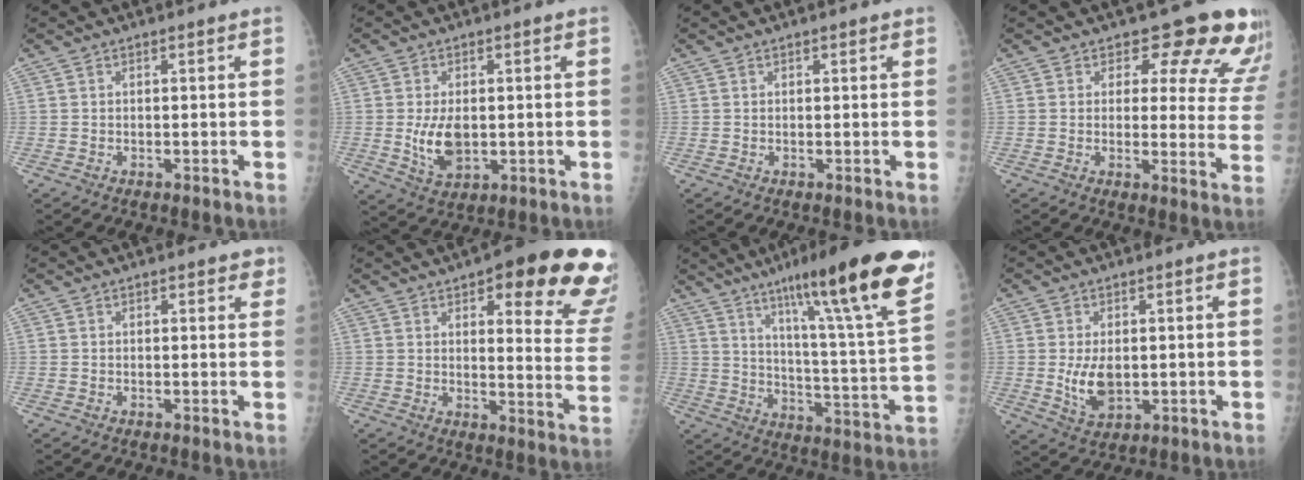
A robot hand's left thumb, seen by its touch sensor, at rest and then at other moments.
{"total": 7.1, "force": [-0.3, 4.2, 5.7], "torque": [-0.097, -0.012, 0.004]}
{"total": 0.8, "force": [0.5, 0.4, 0.5], "torque": [-0.001, 0.000, 0.003]}
{"total": 14.1, "force": [11.4, 6.2, 5.7], "torque": [-0.006, -0.074, 0.104]}
{"total": 2.2, "force": [1.3, 1.1, 1.3], "torque": [0.006, -0.003, 0.013]}
{"total": 23.1, "force": [13.2, 6.6, 17.7], "torque": [-0.181, -0.054, 0.158]}
{"total": 27.7, "force": [16.7, 3.1, 21.8], "torque": [-0.312, -0.053, 0.249]}
{"total": 6.2, "force": [-0.1, 3.7, 5.0], "torque": [-0.083, -0.014, 0.010]}